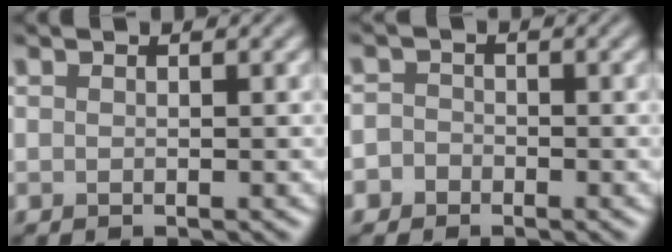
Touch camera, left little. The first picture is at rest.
{"total": 2.5, "force": [-1.2, 2.2, 0.3], "torque": [0.022, 0.009, -0.039]}